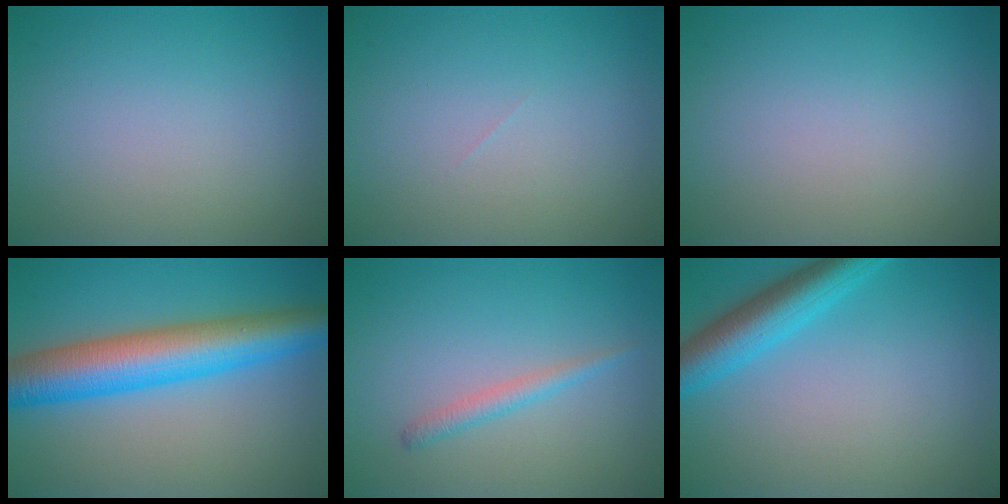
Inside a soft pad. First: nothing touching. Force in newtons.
{"total": 0.0}
{"total": 0.0}
{"total": 9.0, "press": 8.9, "slide": 0.2}
{"total": 1.5, "press": 1.5, "slide": 0.0}
{"total": 5.0, "press": 4.9, "slide": 0.3}